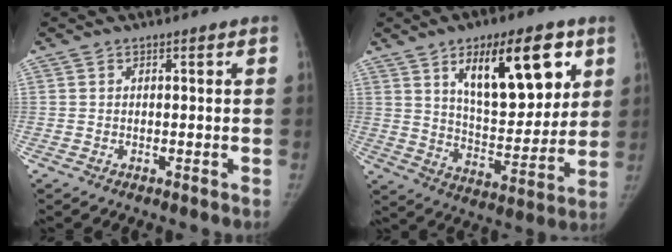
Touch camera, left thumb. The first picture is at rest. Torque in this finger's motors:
{"motor_torque": [1.21, 1.31, 0.91, -0.11, 0.11]}